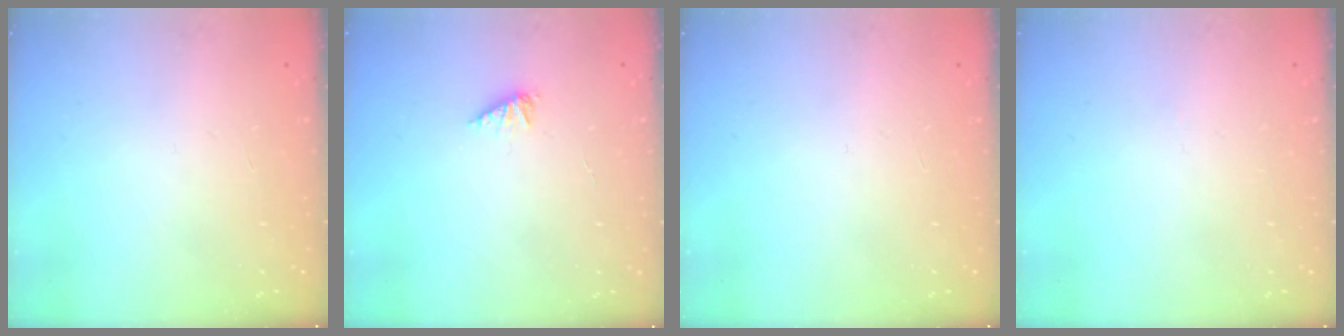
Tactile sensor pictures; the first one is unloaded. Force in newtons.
{"total": 2.1, "press": 2.1, "slide": 0.3}
{"total": 0.0}
{"total": 0.0}